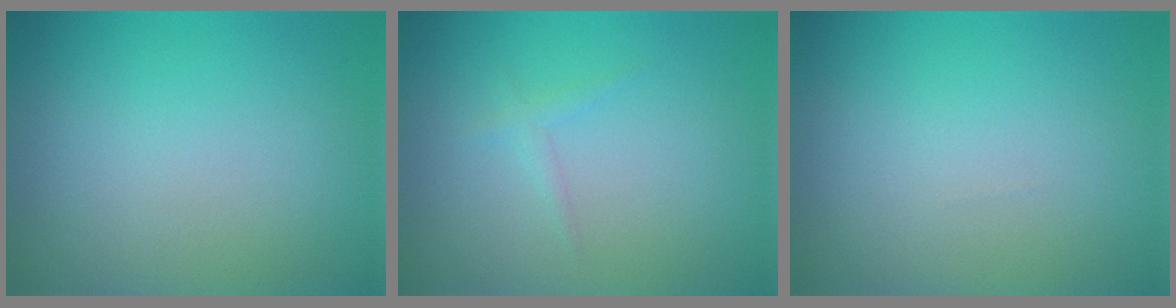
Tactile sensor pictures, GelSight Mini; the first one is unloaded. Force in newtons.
{"total": 0.8, "press": 0.8, "slide": 0.1}
{"total": 0.0}